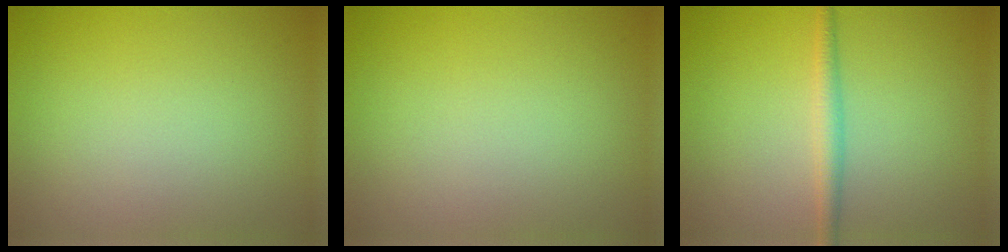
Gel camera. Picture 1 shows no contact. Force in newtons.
{"total": 0.0}
{"total": 2.0, "press": 2.0, "slide": 0.0}